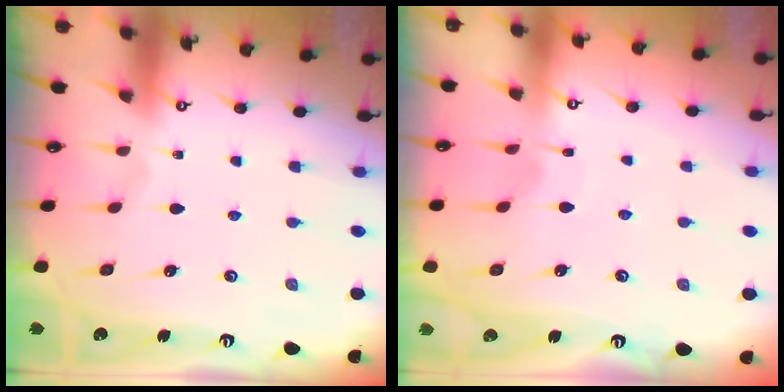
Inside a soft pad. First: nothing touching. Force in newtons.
{"total": 3.3, "press": 3.3, "slide": 0.3}